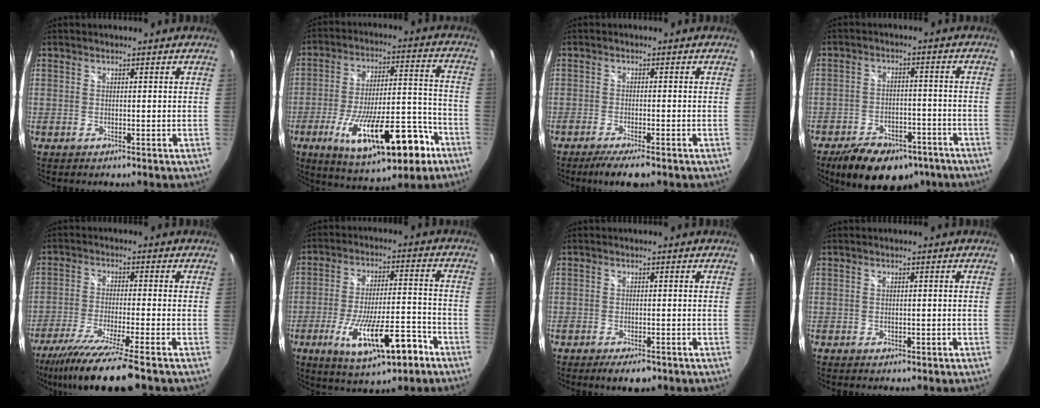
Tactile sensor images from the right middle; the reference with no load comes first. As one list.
[{"total": 21.4, "force": [-10.8, 7.5, 16.9], "torque": [-0.290, -0.015, -0.153]}, {"total": 5.1, "force": [-4.0, 0.3, 3.2], "torque": [-0.073, -0.016, -0.071]}, {"total": 16.1, "force": [-11.2, 8.0, 8.2], "torque": [-0.173, -0.006, -0.156]}, {"total": 13.4, "force": [-10.5, -0.5, 8.4], "torque": [-0.174, -0.047, -0.180]}, {"total": 15.8, "force": [-8.1, 4.6, 12.8], "torque": [-0.232, -0.019, -0.120]}, {"total": 4.0, "force": [-2.7, 1.4, 2.5], "torque": [-0.052, -0.013, -0.044]}, {"total": 1.3, "force": [-0.6, 1.0, 0.6], "torque": [-0.008, -0.004, -0.008]}]